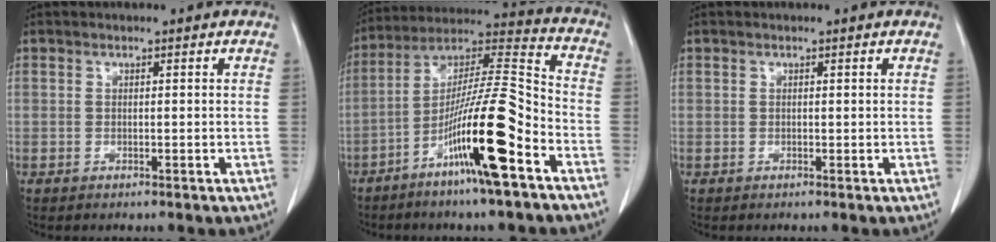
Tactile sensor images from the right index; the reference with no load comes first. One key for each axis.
{"total": 16.7, "fx": -7.8, "fy": 0.3, "fz": 14.7, "tx": -0.268, "ty": -0.009, "tz": -0.143}
{"total": 0.0}